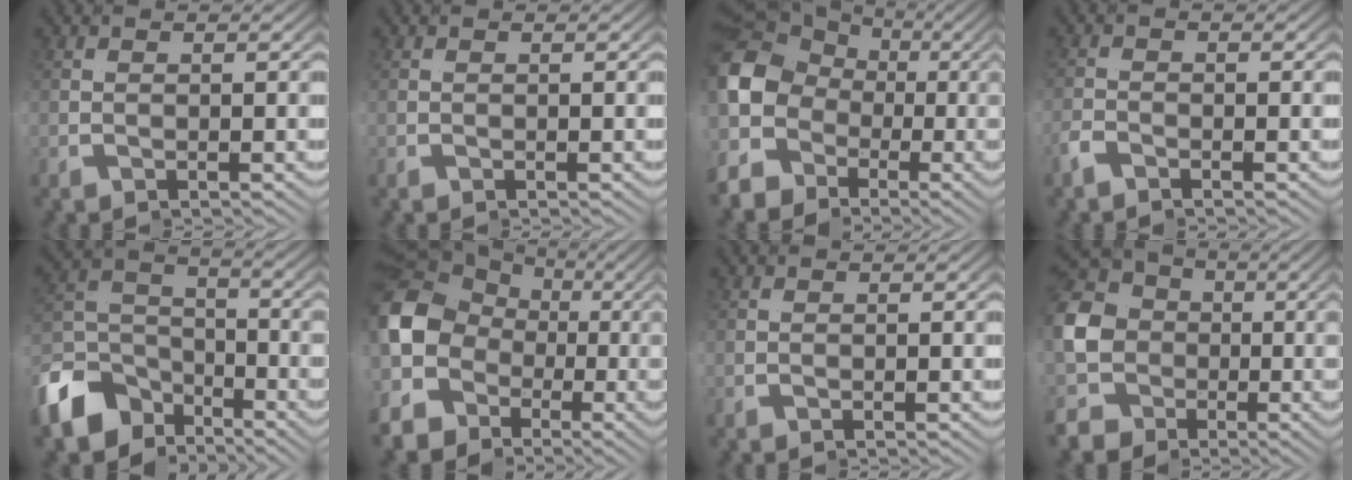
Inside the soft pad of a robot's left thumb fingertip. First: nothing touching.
{"total": 0.0}
{"total": 10.7, "force": [1.0, 6.8, 8.3], "torque": [-0.151, -0.010, 0.019]}
{"total": 2.4, "force": [-1.1, -1.0, -1.9], "torque": [0.017, 0.006, -0.028]}
{"total": 7.7, "force": [-3.6, 4.8, 4.8], "torque": [-0.101, -0.004, -0.067]}
{"total": 11.7, "force": [0.5, 7.6, 8.8], "torque": [-0.161, -0.015, 0.013]}
{"total": 0.0}
{"total": 10.7, "force": [1.8, 8.0, 6.9], "torque": [-0.138, -0.010, 0.017]}